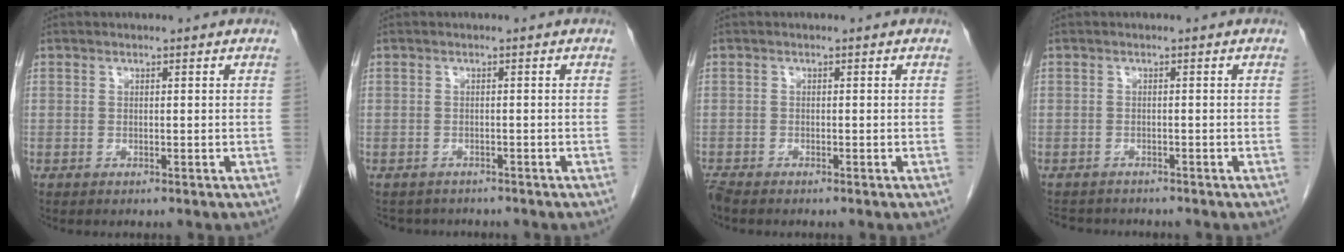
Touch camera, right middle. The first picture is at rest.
{"total": 3.7, "force": [-3.4, 1.4, 0.2], "torque": [-0.006, -0.004, -0.045]}
{"total": 1.3, "force": [-1.3, 0.1, 0.3], "torque": [-0.015, -0.007, -0.026]}
{"total": 4.9, "force": [-4.6, 1.4, 0.9], "torque": [-0.015, -0.008, -0.067]}